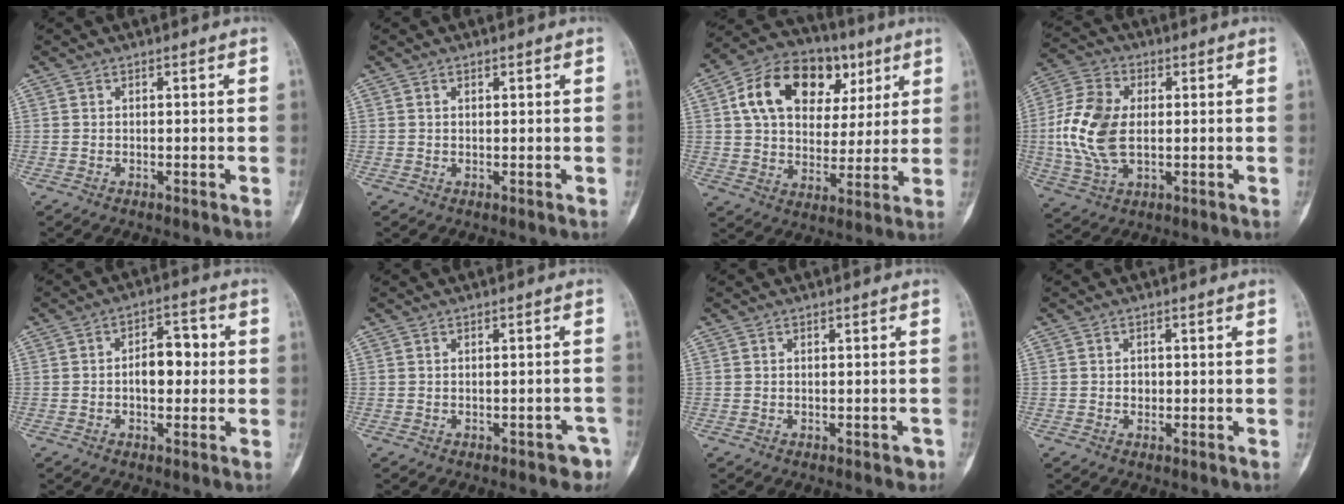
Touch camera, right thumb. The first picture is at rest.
{"total": 0.7, "force": [0.4, 0.4, 0.4], "torque": [-0.006, -0.001, 0.006]}
{"total": 20.0, "force": [7.2, 13.7, 12.7], "torque": [-0.178, 0.008, 0.115]}
{"total": 13.6, "force": [0.4, 8.3, 10.8], "torque": [-0.226, 0.006, 0.007]}
{"total": 7.2, "force": [0.0, 4.3, 5.8], "torque": [-0.066, 0.020, -0.006]}
{"total": 3.0, "force": [-1.8, 1.6, 1.7], "torque": [-0.007, 0.018, -0.018]}
{"total": 1.1, "force": [-0.5, 0.6, 0.8], "torque": [-0.008, 0.006, -0.002]}
{"total": 1.3, "force": [-0.1, 1.1, 0.7], "torque": [-0.005, 0.004, -0.001]}